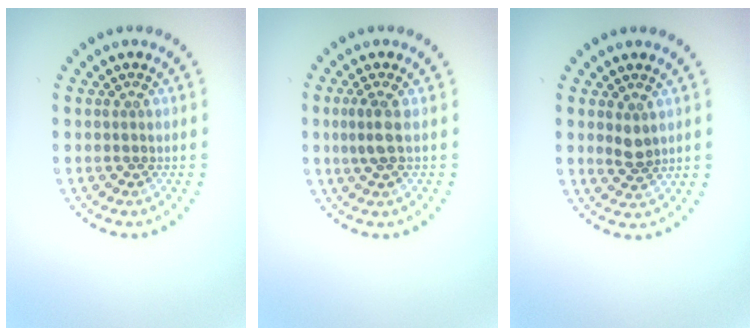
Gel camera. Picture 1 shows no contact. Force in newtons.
{"total": 1.8, "press": 1.5, "slide": 1.0}
{"total": 1.5, "press": 1.4, "slide": 0.5}